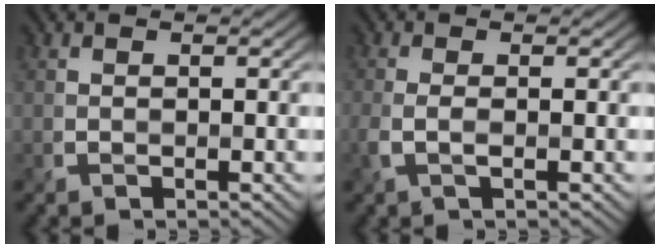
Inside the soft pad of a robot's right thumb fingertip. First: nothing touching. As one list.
[{"total": 1.2, "force": [-0.5, 0.1, 1.1], "torque": [-0.026, 0.000, -0.016]}]